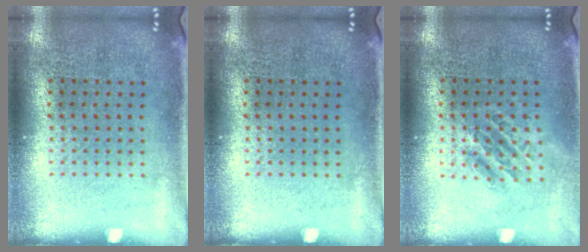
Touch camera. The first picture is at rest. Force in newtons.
{"total": 0.0}
{"total": 1.1, "press": 1.1, "slide": 0.3}